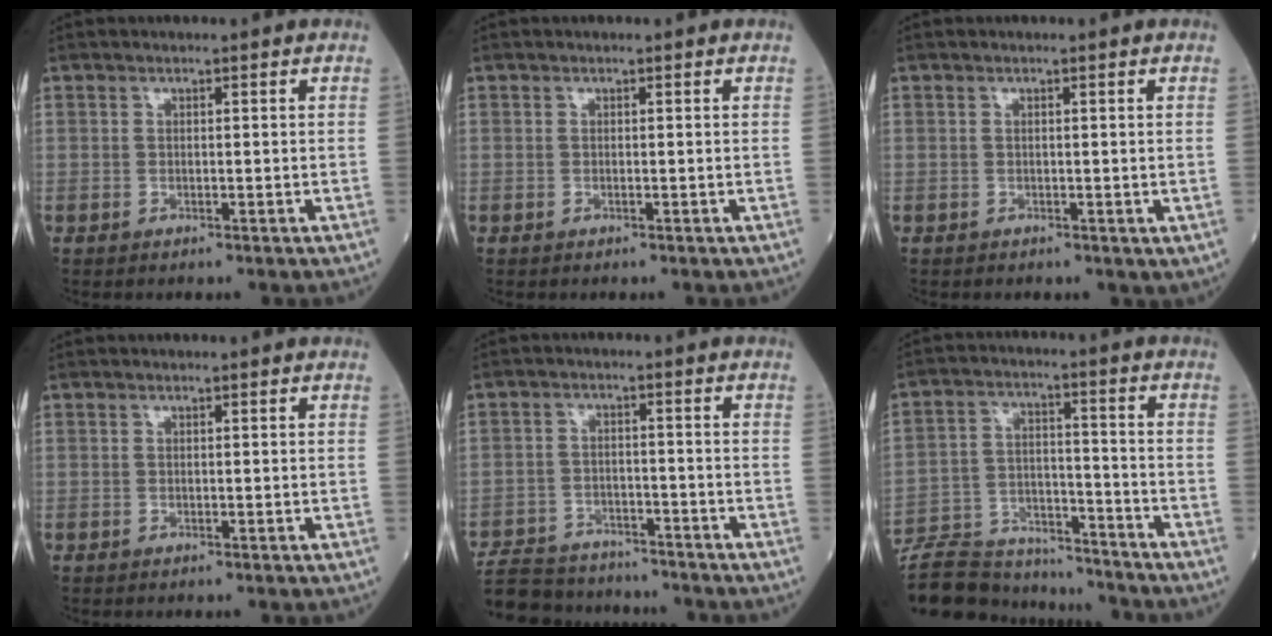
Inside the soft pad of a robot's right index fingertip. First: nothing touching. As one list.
[{"total": 0.0}, {"total": 0.6, "force": [-0.1, 0.5, 0.4], "torque": [-0.005, 0.000, 0.001]}, {"total": 0.0}, {"total": 13.4, "force": [-12.2, 4.4, 3.6], "torque": [-0.072, 0.013, -0.182]}, {"total": 17.2, "force": [-16.2, 3.8, 4.2], "torque": [-0.086, 0.012, -0.258]}]